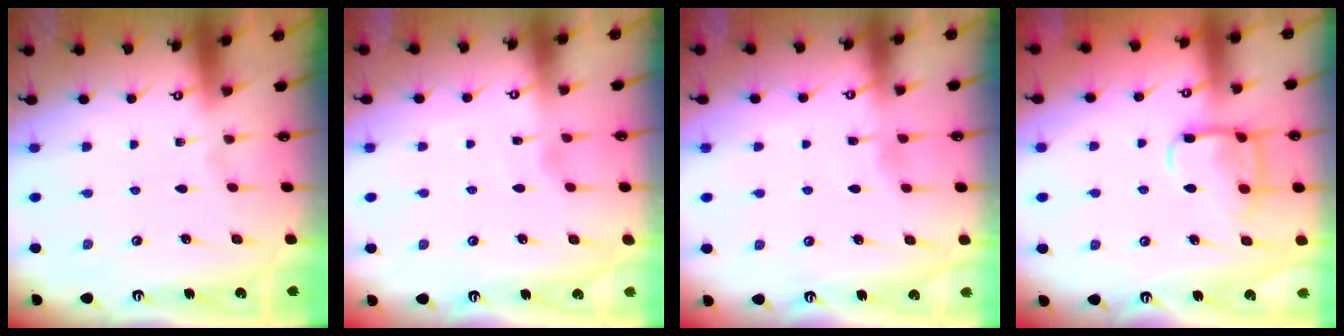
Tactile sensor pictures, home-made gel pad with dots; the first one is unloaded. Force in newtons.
{"total": 1.7, "press": 1.7, "slide": 0.2}
{"total": 3.4, "press": 3.4, "slide": 0.4}
{"total": 13.8, "press": 13.8, "slide": 1.3}